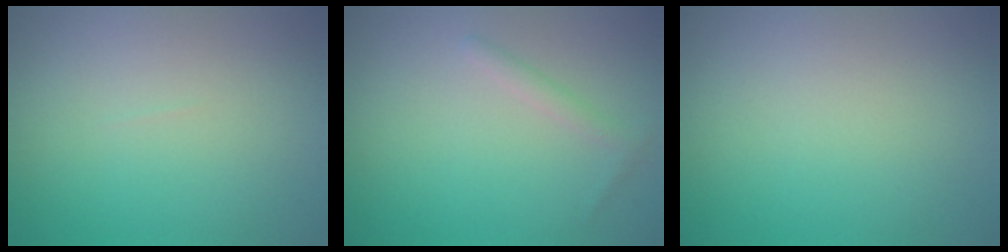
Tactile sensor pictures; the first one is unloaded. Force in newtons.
{"total": 1.1, "press": 1.1, "slide": 0.1}
{"total": 0.0}